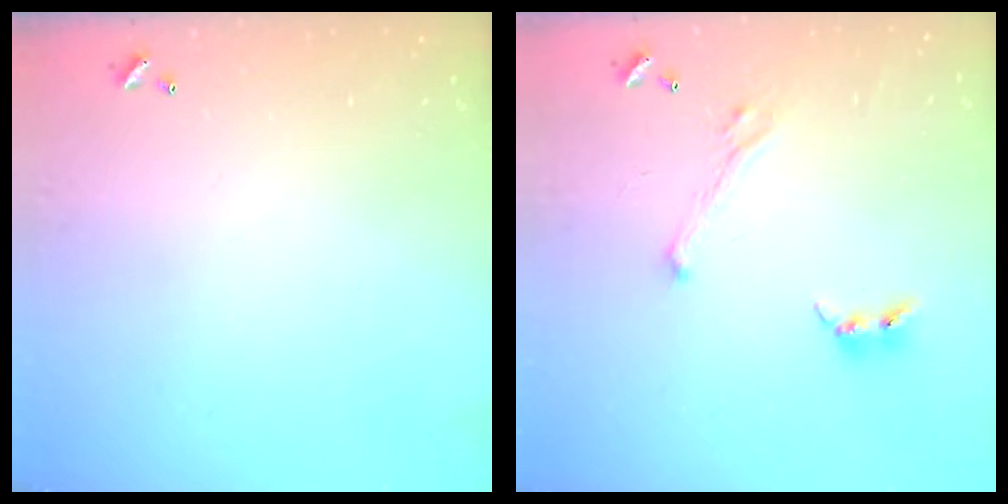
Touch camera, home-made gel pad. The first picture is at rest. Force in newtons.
{"total": 3.7, "press": 3.5, "slide": 1.2}